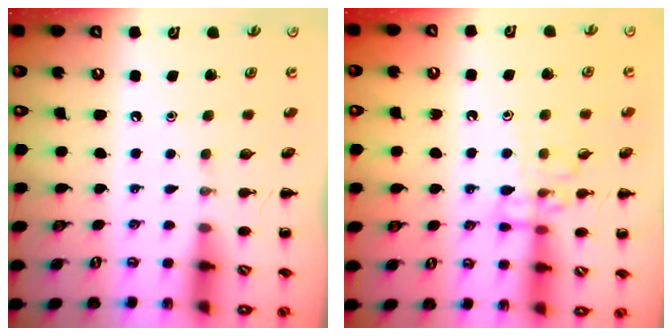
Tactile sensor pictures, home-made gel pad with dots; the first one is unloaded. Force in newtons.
{"total": 11.2, "press": 11.1, "slide": 0.9}